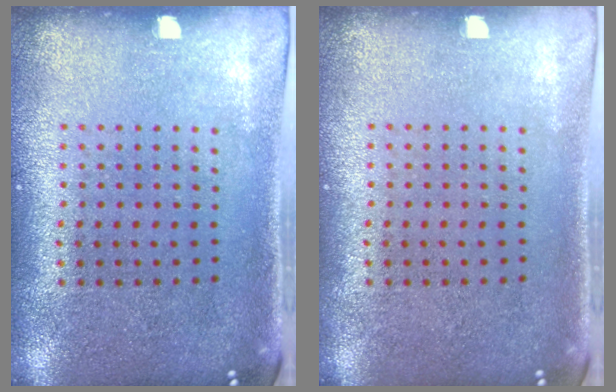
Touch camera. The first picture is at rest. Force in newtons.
{"total": 0.0}